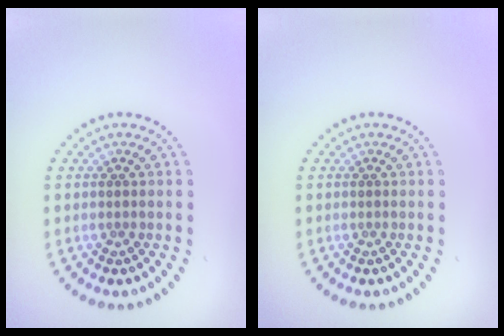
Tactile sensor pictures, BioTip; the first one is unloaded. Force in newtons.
{"total": 0.0}